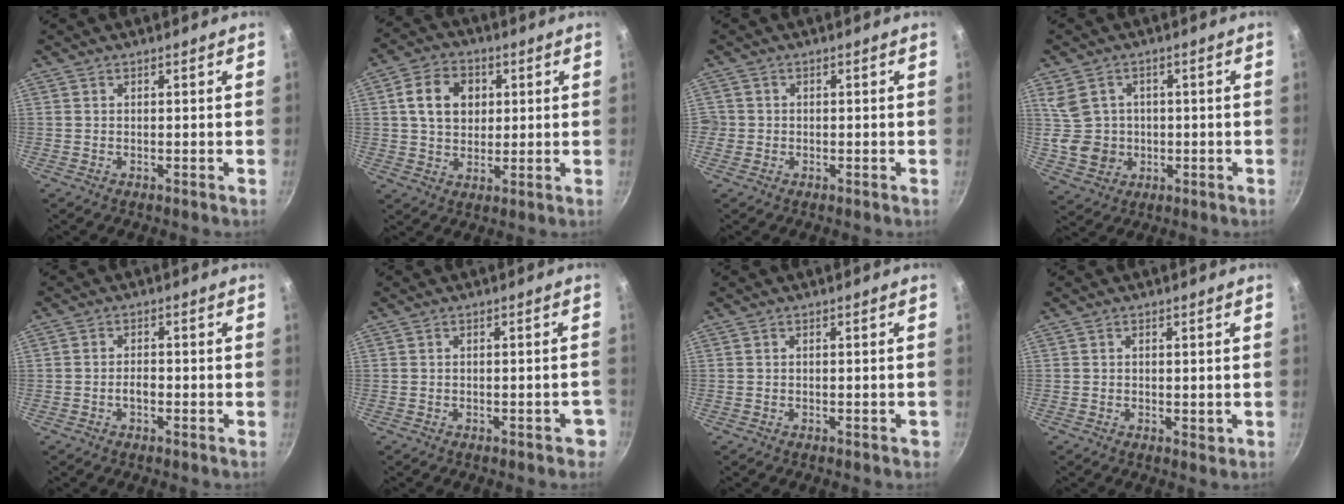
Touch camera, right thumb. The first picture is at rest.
{"total": 9.6, "force": [2.2, 7.5, 5.6], "torque": [-0.077, 0.006, 0.031]}
{"total": 1.7, "force": [-0.4, 1.7, 0.3], "torque": [0.003, 0.007, -0.007]}
{"total": 7.9, "force": [0.7, 7.1, 3.5], "torque": [-0.037, 0.000, 0.030]}
{"total": 2.1, "force": [-0.9, 1.2, 1.5], "torque": [-0.020, 0.015, -0.016]}
{"total": 2.9, "force": [-1.4, 1.4, 2.0], "torque": [-0.007, 0.020, -0.011]}
{"total": 1.0, "force": [-0.5, 0.4, 0.8], "torque": [-0.007, 0.006, -0.004]}
{"total": 1.6, "force": [0.0, 1.1, 1.2], "torque": [-0.015, -0.001, 0.001]}